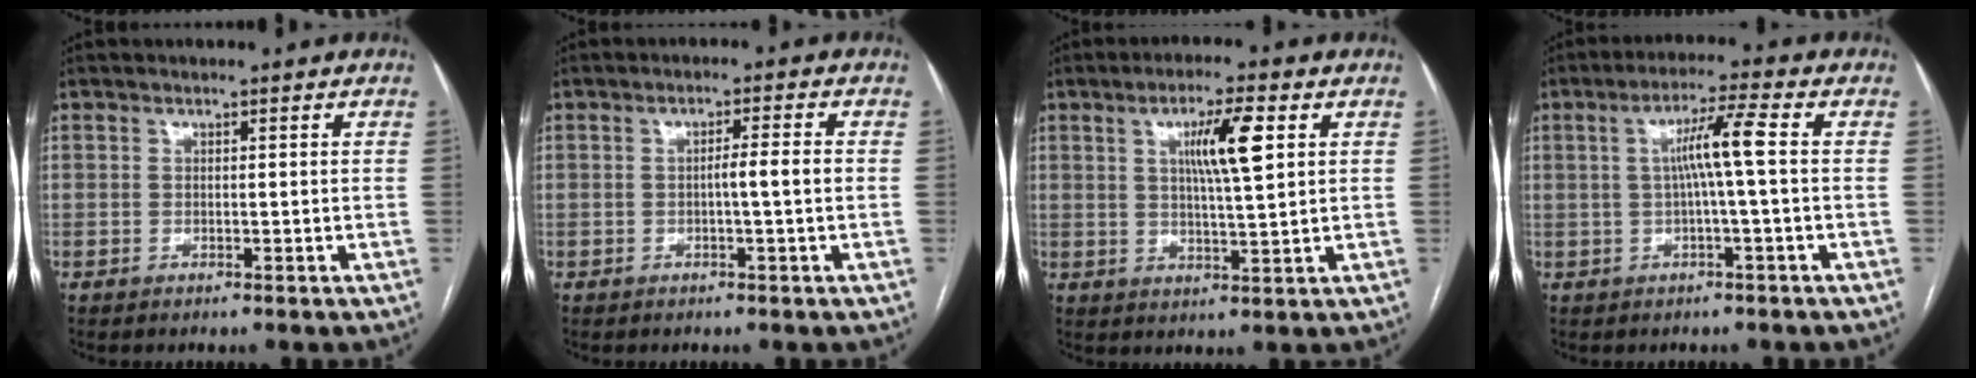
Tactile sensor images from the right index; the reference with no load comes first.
{"total": 3.0, "force": [-0.4, -0.2, 2.9], "torque": [-0.045, 0.005, -0.006]}
{"total": 7.7, "force": [2.4, 0.6, 7.3], "torque": [-0.128, 0.004, 0.042]}
{"total": 6.1, "force": [0.4, -0.6, 6.1], "torque": [-0.107, 0.013, 0.010]}